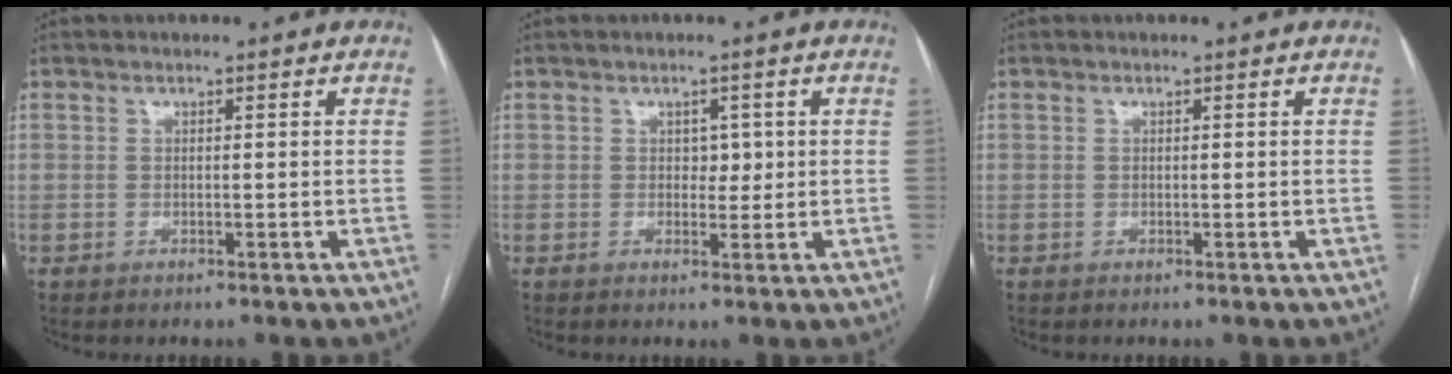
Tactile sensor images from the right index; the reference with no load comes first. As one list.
[{"total": 2.0, "force": [0.4, 1.4, 1.3], "torque": [-0.011, 0.002, 0.005]}, {"total": 0.0}]